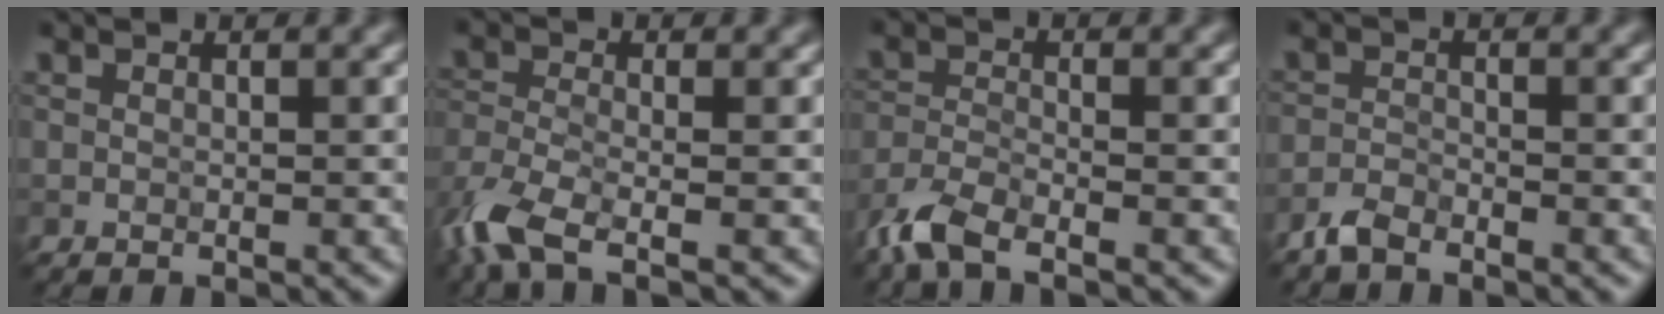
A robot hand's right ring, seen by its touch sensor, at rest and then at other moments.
{"total": 5.7, "force": [-3.4, 2.1, 4.0], "torque": [-0.099, -0.015, -0.083]}
{"total": 4.1, "force": [-3.2, 1.1, 2.3], "torque": [-0.052, -0.010, -0.076]}
{"total": 2.0, "force": [-1.8, 0.5, 0.7], "torque": [-0.015, 0.002, -0.042]}